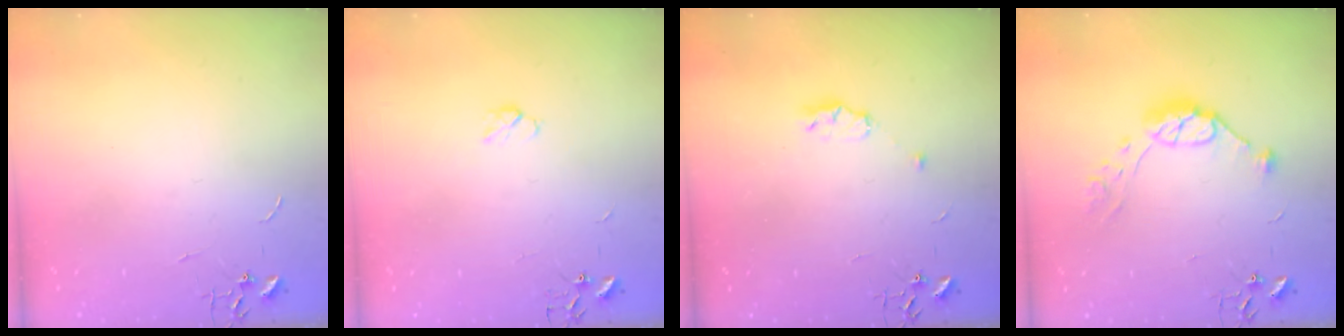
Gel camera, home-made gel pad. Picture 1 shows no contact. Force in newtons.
{"total": 3.7, "press": 3.7, "slide": 0.7}
{"total": 6.2, "press": 6.0, "slide": 1.5}
{"total": 11.1, "press": 11.1, "slide": 1.0}